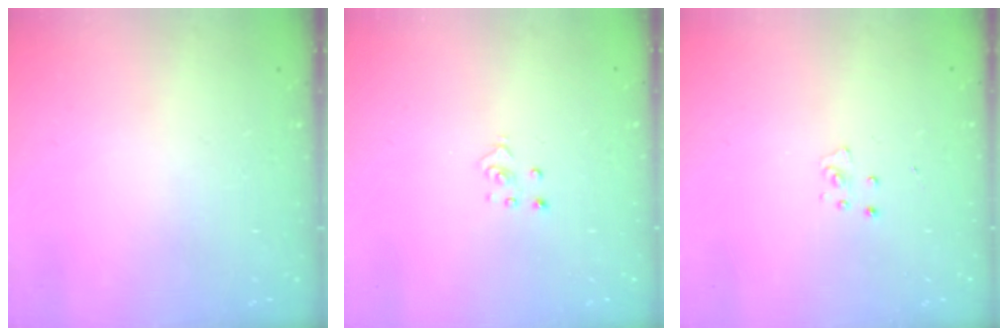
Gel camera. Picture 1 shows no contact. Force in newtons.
{"total": 2.8, "press": 2.8, "slide": 0.3}
{"total": 2.7, "press": 2.7, "slide": 0.3}